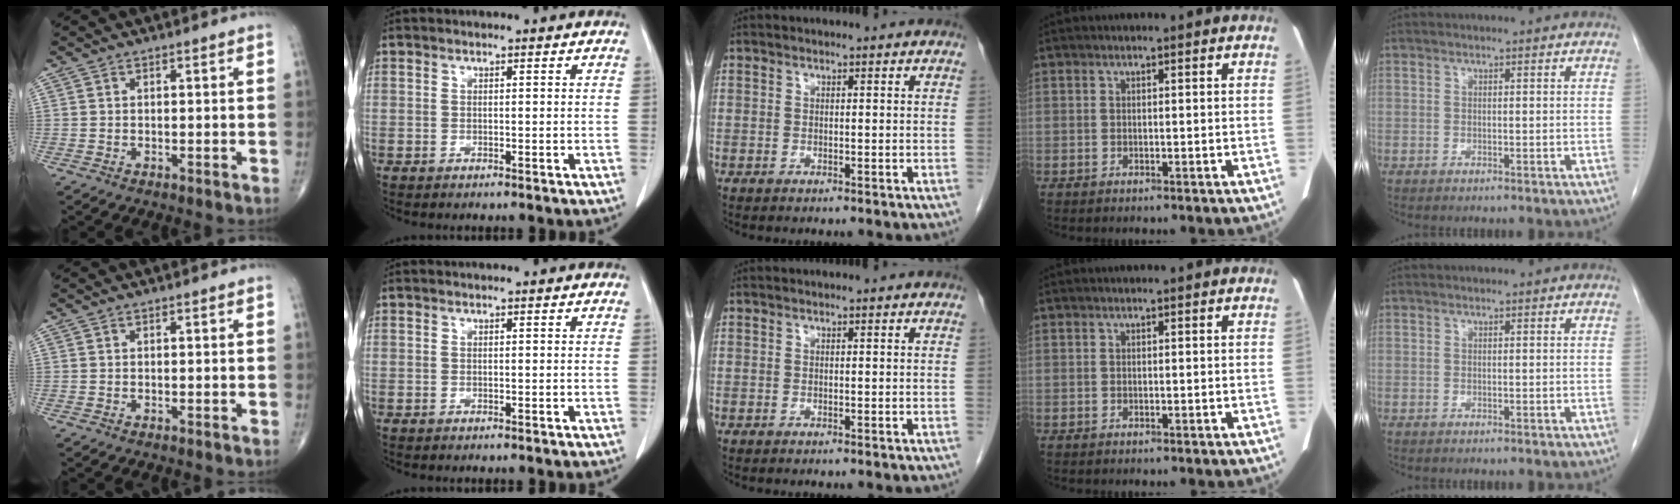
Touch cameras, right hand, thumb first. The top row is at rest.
{}